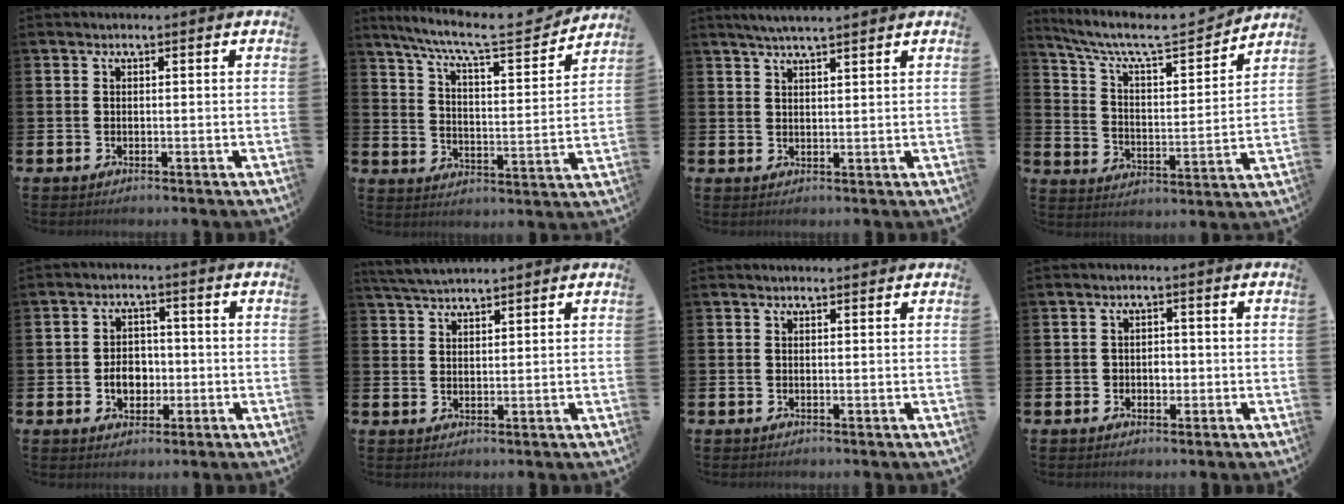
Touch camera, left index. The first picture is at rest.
{"total": 8.8, "force": [7.9, 0.9, 3.8], "torque": [-0.097, -0.057, 0.128]}
{"total": 3.6, "force": [3.3, 0.1, 1.4], "torque": [-0.027, -0.009, 0.059]}
{"total": 8.5, "force": [7.6, 1.9, 3.4], "torque": [-0.092, -0.056, 0.125]}
{"total": 4.4, "force": [-0.8, 3.3, 2.7], "torque": [-0.035, -0.001, -0.023]}
{"total": 4.1, "force": [4.0, 0.5, 1.0], "torque": [-0.023, -0.014, 0.073]}
{"total": 0.6, "force": [0.6, 0.0, 0.2], "torque": [0.011, -0.005, 0.008]}
{"total": 1.7, "force": [-0.2, 1.5, 0.9], "torque": [0.003, -0.003, -0.011]}